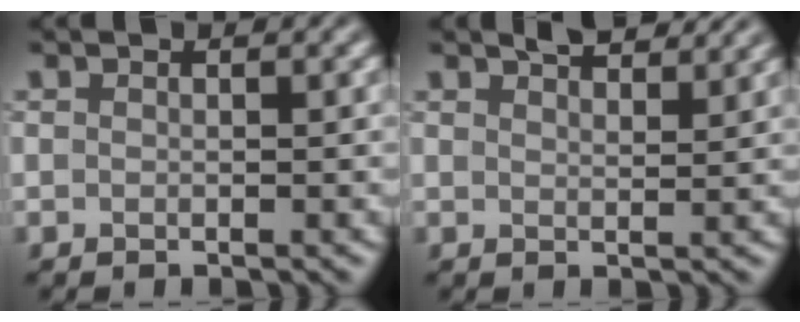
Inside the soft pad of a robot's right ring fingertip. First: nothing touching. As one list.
[{"total": 3.2, "force": [2.8, 0.6, 1.4], "torque": [-0.015, 0.002, 0.042]}]